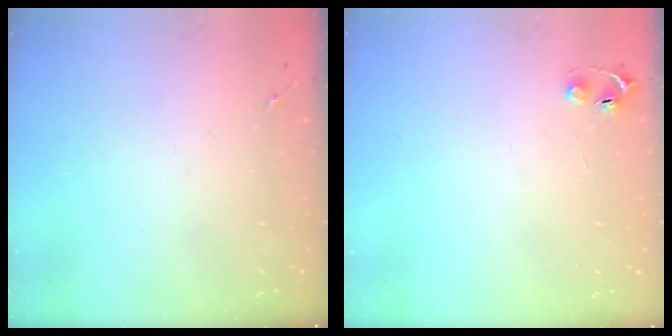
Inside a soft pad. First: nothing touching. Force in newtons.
{"total": 4.0, "press": 4.0, "slide": 0.5}